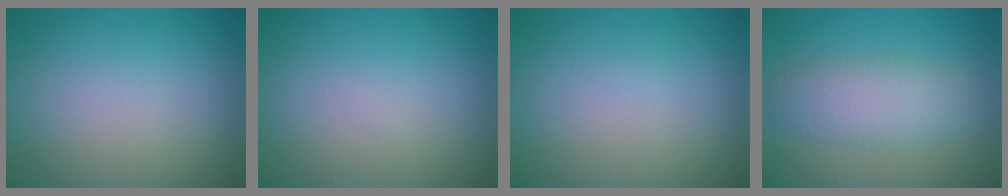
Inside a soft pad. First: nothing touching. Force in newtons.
{"total": 0.0}
{"total": 0.0}
{"total": 4.3, "press": 4.3, "slide": 0.4}